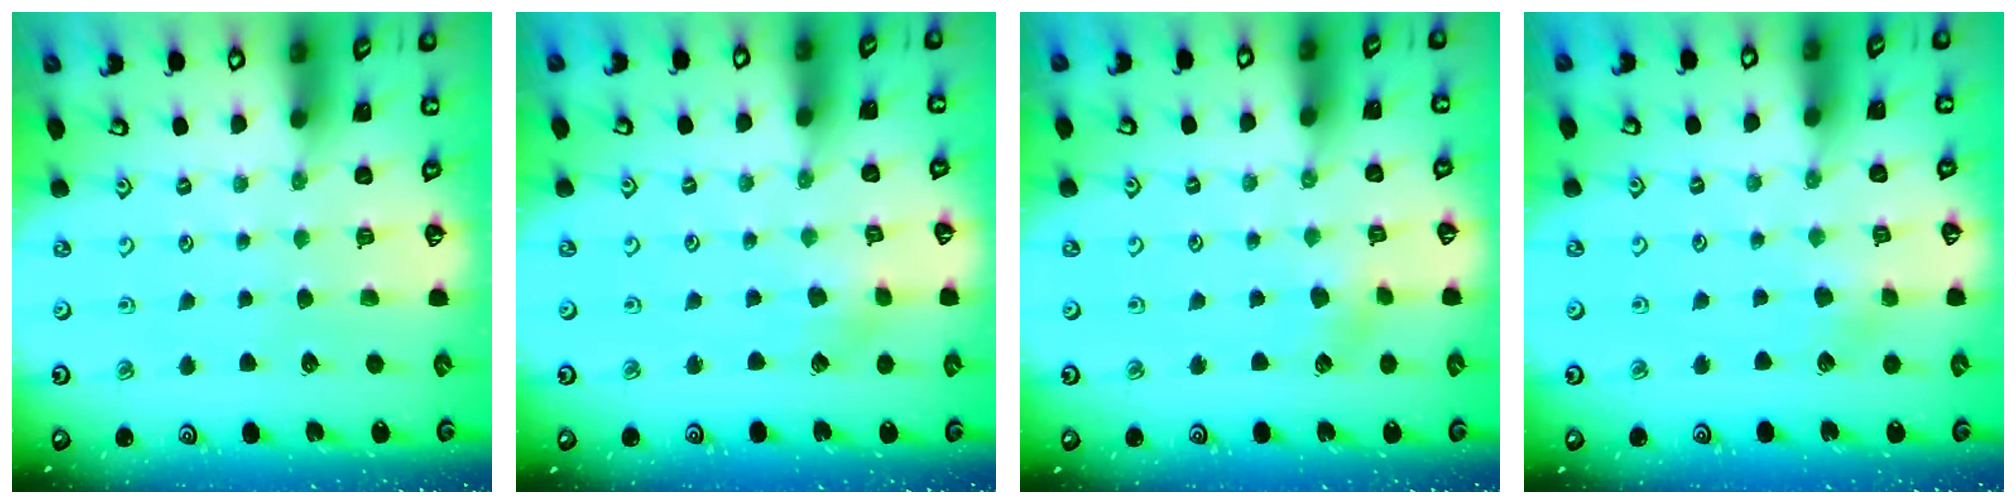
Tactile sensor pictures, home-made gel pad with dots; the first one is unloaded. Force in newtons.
{"total": 2.3, "press": 2.3, "slide": 0.6}
{"total": 1.8, "press": 1.8, "slide": 0.3}
{"total": 3.9, "press": 3.9, "slide": 0.5}